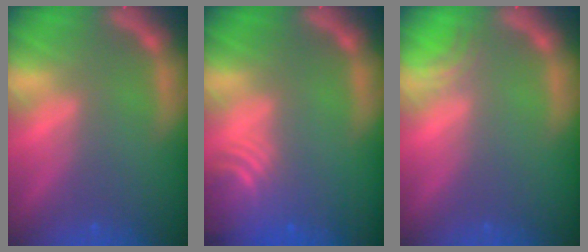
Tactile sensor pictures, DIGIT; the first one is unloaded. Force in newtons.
{"total": 5.5}
{"total": 1.5}